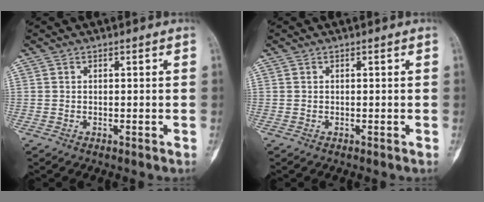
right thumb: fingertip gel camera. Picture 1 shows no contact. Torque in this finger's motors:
{"motor_torque": [0.10, 0.06, 0.02, 0.00, 0.03]}